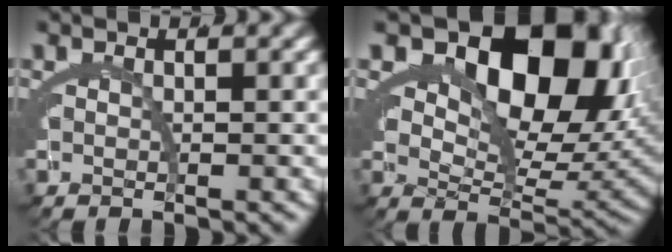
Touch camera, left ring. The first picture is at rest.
{"total": 15.2, "force": [5.1, 9.5, 10.8], "torque": [-0.166, -0.008, 0.077]}